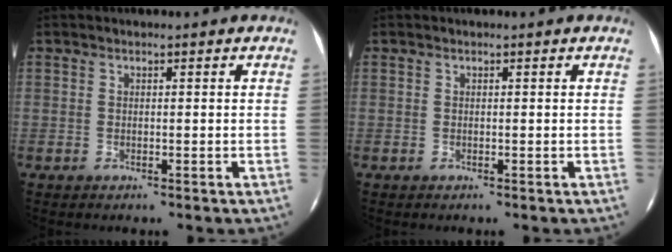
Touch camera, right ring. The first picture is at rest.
{"total": 0.0}